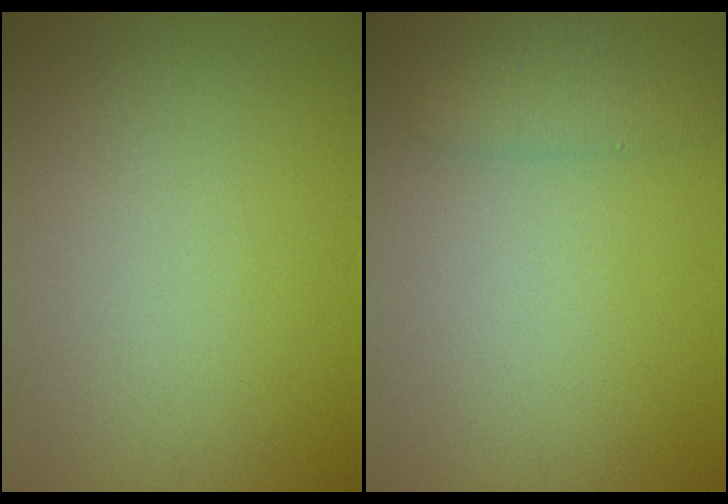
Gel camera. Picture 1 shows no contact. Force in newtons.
{"total": 2.3, "press": 2.3, "slide": 0.1}